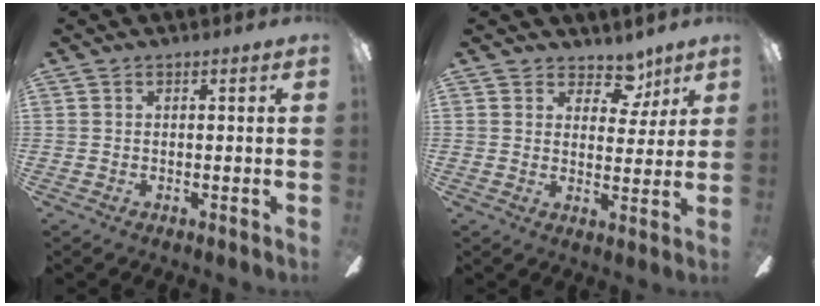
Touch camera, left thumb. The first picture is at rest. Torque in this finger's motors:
{"motor_torque": [-0.03, -0.03, -0.45, 0.13, -0.03]}